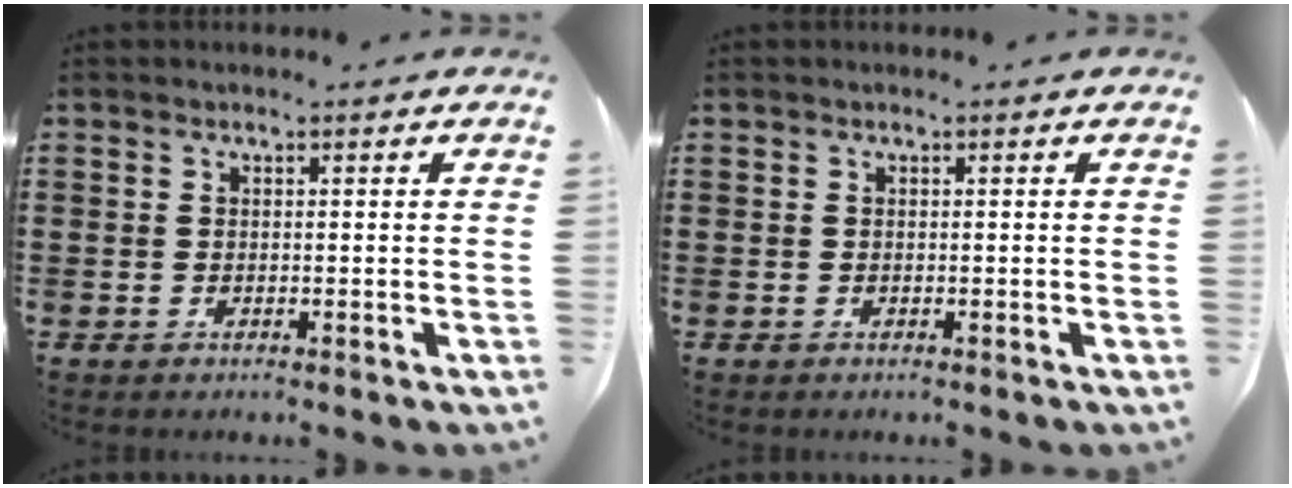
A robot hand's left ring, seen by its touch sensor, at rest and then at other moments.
{"total": 0.0}